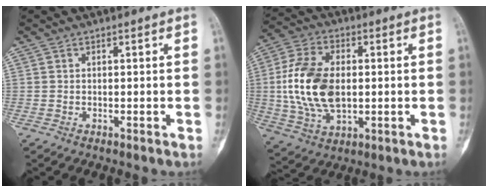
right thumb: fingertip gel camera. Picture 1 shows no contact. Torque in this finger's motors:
{"motor_torque": [0.72, 0.94, 1.42, -1.22, 0.41]}